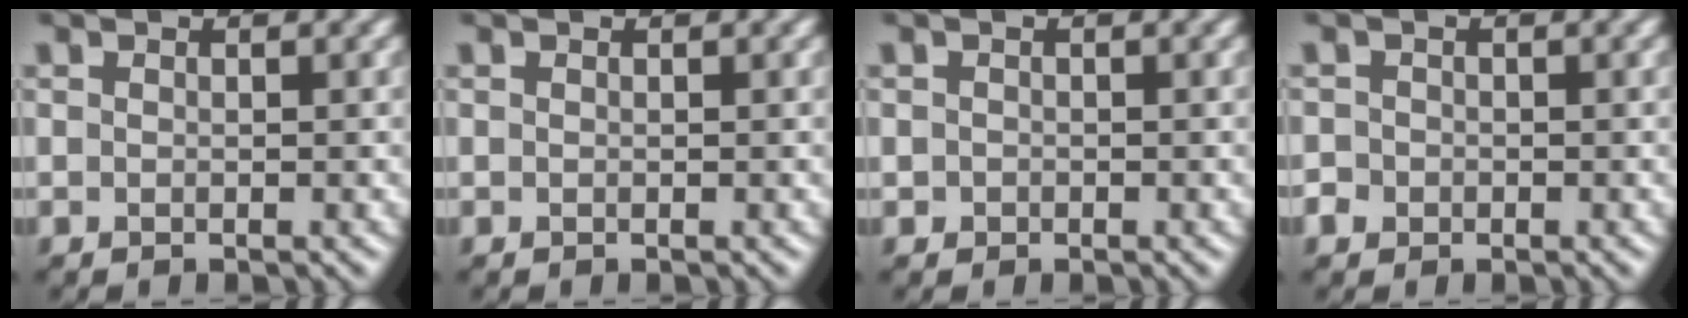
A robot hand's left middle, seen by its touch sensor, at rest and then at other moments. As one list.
[{"total": 0.0}, {"total": 0.6, "force": [-0.2, 0.6, 0.1], "torque": [0.005, -0.003, -0.005]}, {"total": 1.5, "force": [-0.6, 1.4, 0.3], "torque": [0.004, 0.000, -0.011]}]